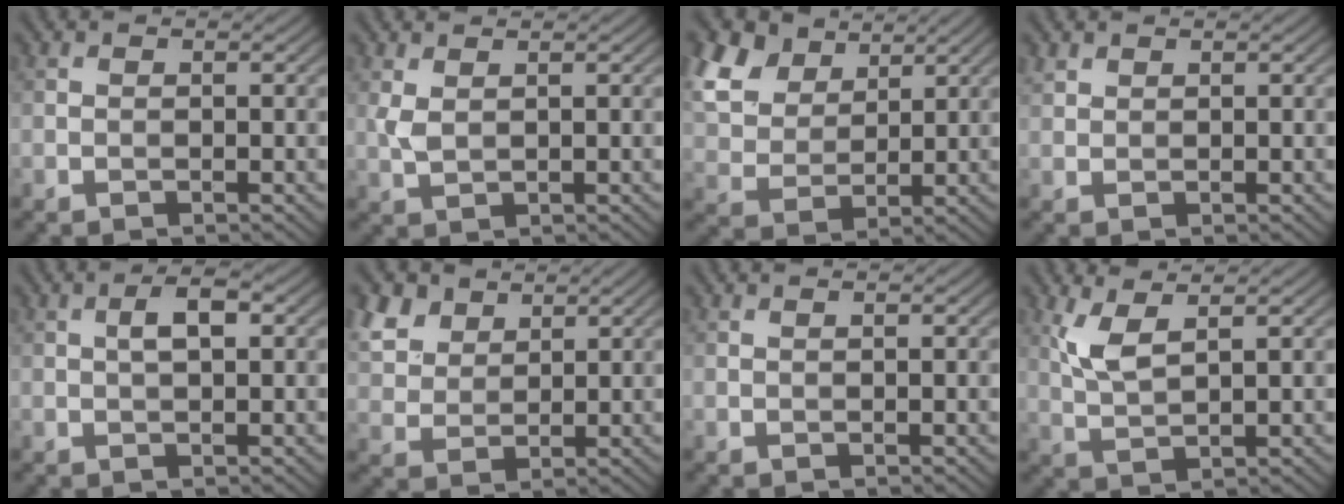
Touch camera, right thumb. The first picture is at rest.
{"total": 2.0, "force": [0.9, 0.9, 1.5], "torque": [-0.047, 0.000, 0.022]}
{"total": 10.7, "force": [6.2, 6.4, 5.8], "torque": [-0.179, 0.027, 0.117]}
{"total": 1.3, "force": [1.0, 0.7, 0.3], "torque": [-0.009, 0.002, 0.024]}
{"total": 2.8, "force": [0.6, 1.0, 2.6], "torque": [-0.046, 0.008, 0.008]}
{"total": 6.7, "force": [4.2, 4.1, 3.2], "torque": [-0.097, 0.010, 0.086]}
{"total": 0.0}
{"total": 4.2, "force": [2.2, 1.1, 3.5], "torque": [-0.092, -0.001, 0.050]}